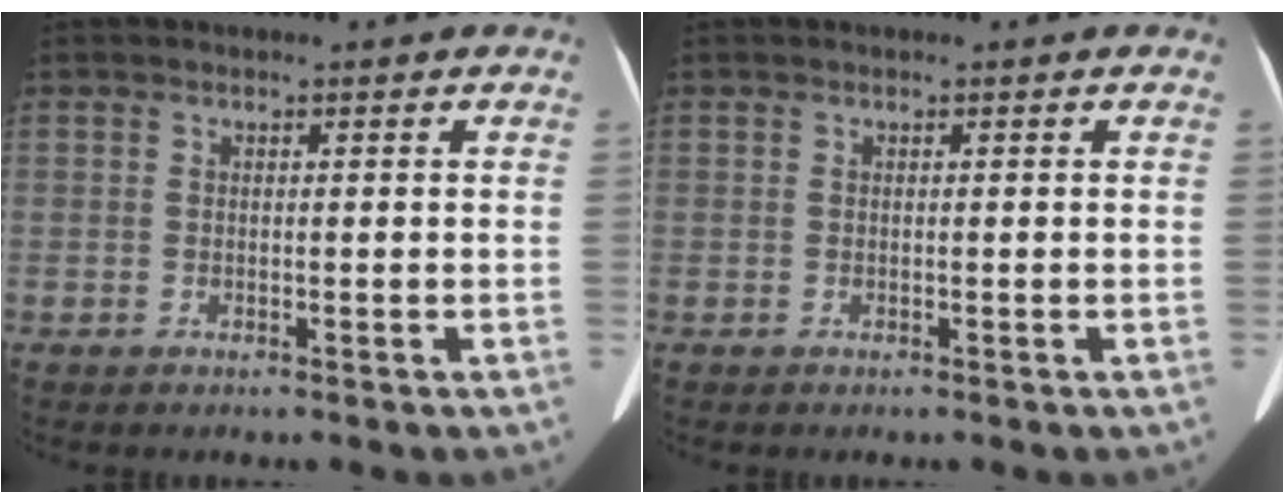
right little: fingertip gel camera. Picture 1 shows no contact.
{"total": 0.0}